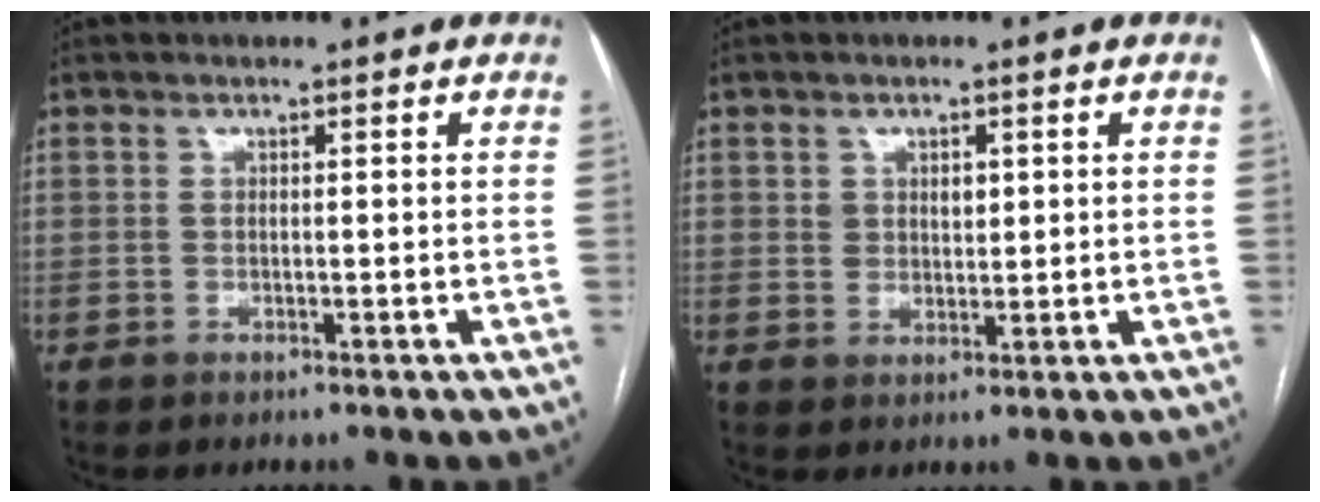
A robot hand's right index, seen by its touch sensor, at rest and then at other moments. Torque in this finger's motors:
{"motor_torque": [-0.02, 0.02, 0.01, 0.00]}